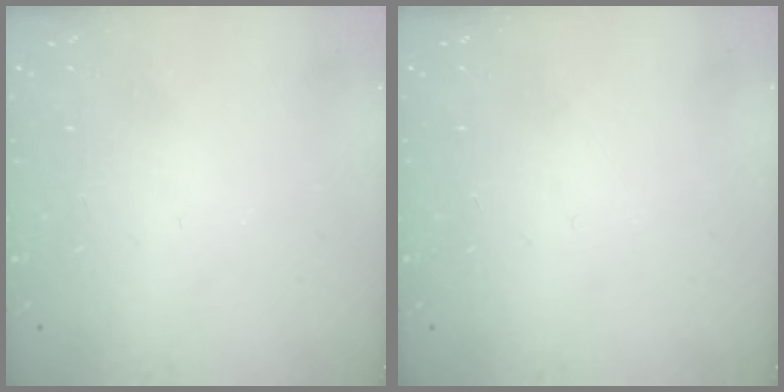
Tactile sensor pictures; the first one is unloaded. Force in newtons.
{"total": 0.0}